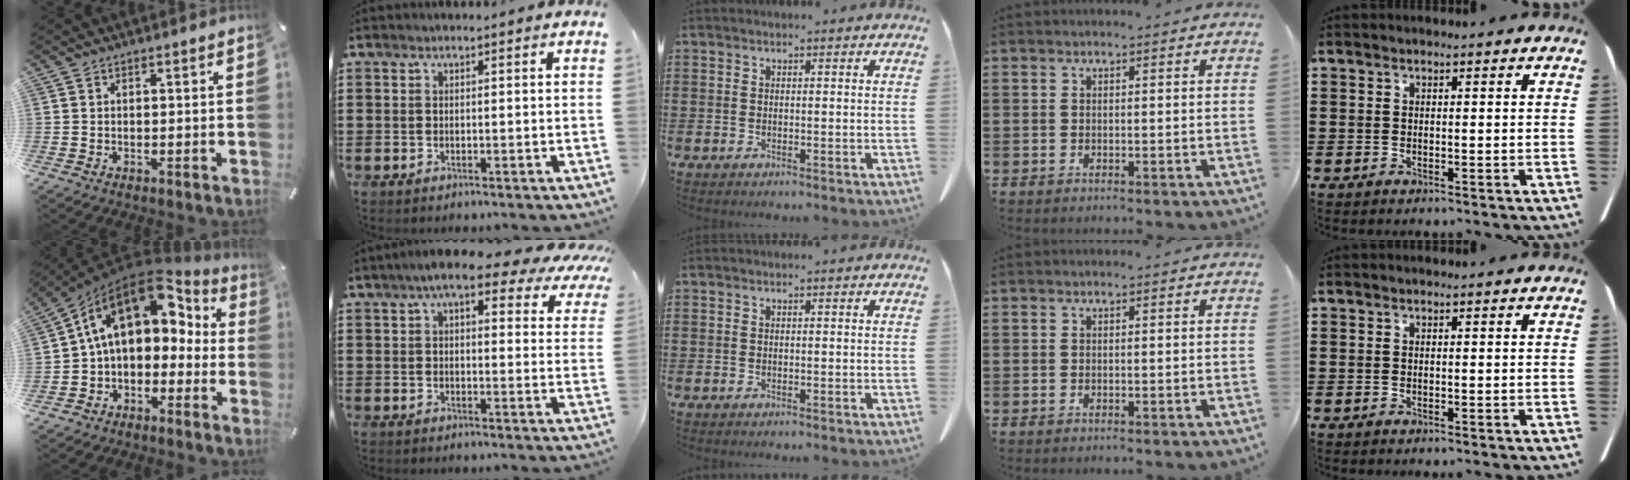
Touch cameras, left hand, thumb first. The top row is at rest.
{"thumb": {"total": 15.4, "force": [4.8, 10.2, 10.5], "torque": [-0.178, -0.025, 0.083]}, "index": {"total": 8.8, "force": [6.5, 2.2, 5.5], "torque": [-0.094, -0.021, 0.107]}}